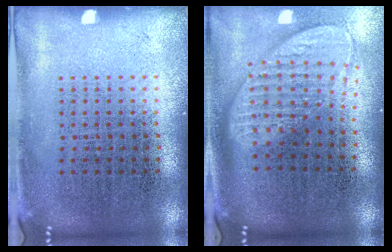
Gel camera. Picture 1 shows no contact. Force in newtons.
{"total": 2.0, "press": 1.5, "slide": 1.2}